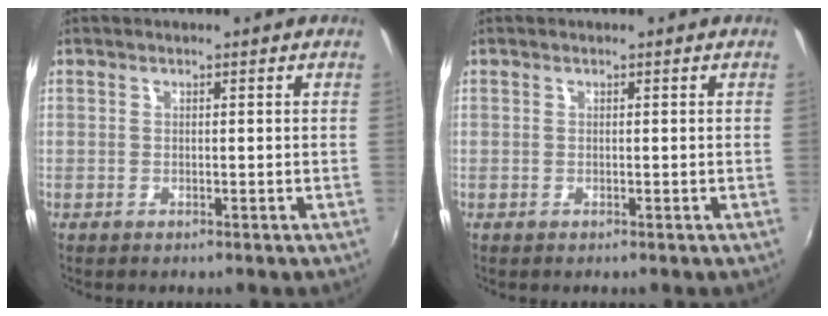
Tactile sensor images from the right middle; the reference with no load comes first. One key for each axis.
{"total": 0.0}